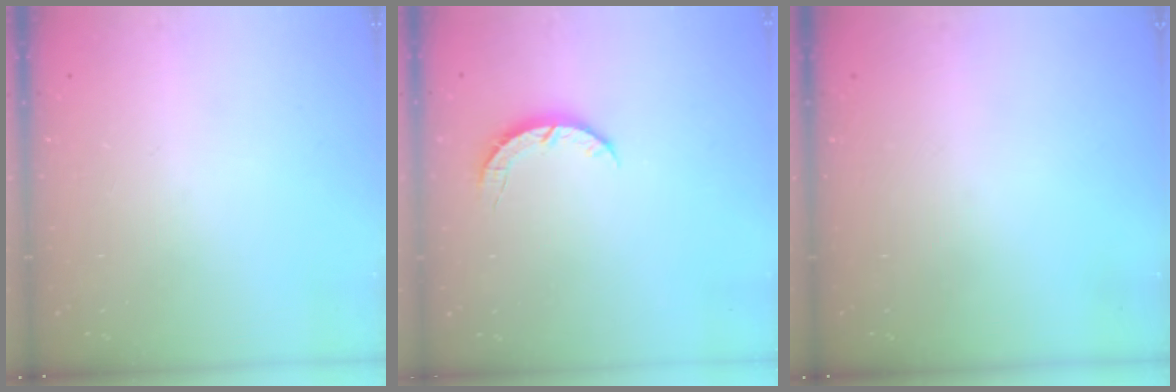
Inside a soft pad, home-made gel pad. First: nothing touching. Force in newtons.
{"total": 3.6, "press": 3.5, "slide": 0.5}
{"total": 0.0}